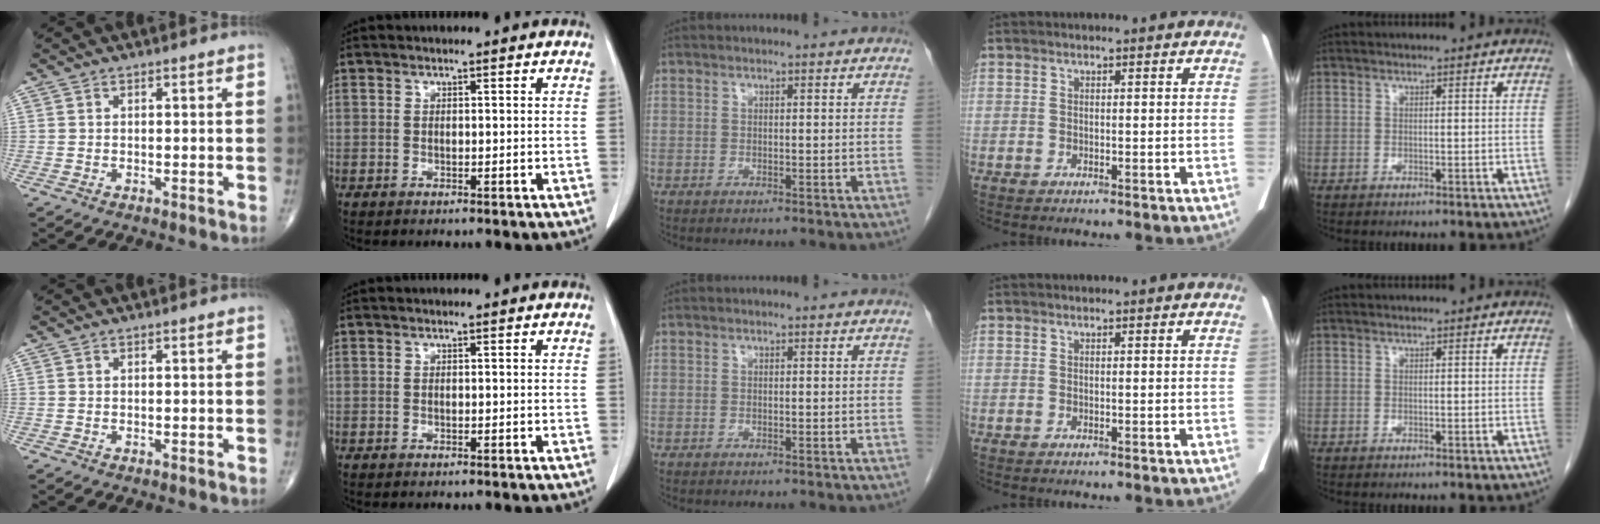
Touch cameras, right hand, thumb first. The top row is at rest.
{}